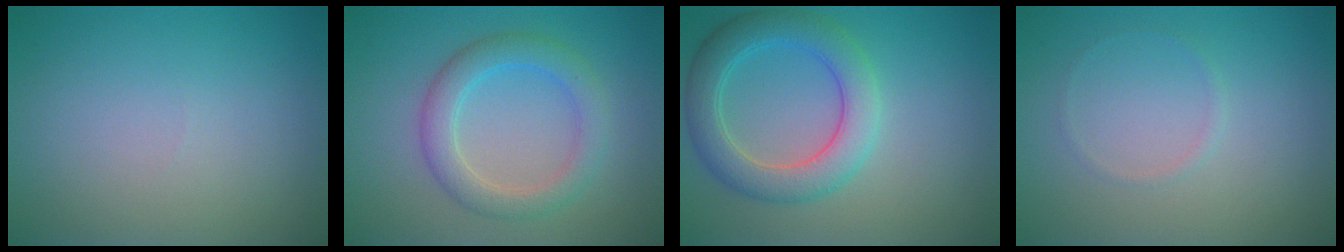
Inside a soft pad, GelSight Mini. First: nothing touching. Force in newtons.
{"total": 3.7, "press": 3.7, "slide": 0.2}
{"total": 5.3, "press": 5.3, "slide": 0.2}
{"total": 0.6, "press": 0.6, "slide": 0.0}